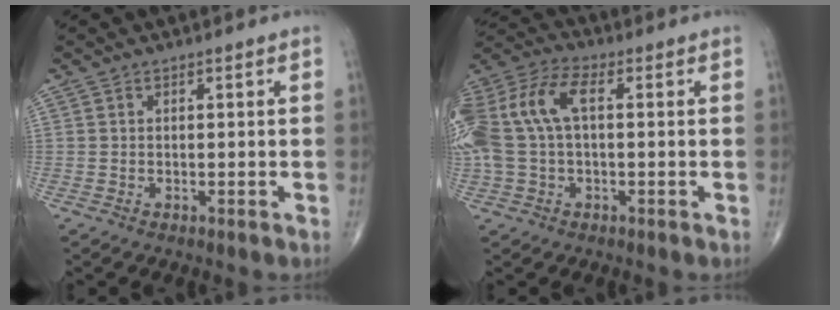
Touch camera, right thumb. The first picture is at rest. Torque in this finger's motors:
{"motor_torque": [1.60, 1.53, 1.92, 0.18, 0.22]}